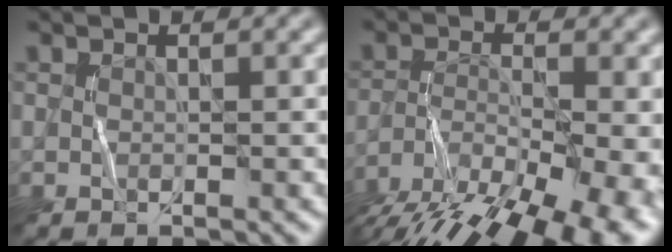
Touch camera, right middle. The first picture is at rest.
{"total": 14.2, "force": [-10.0, 5.8, 8.2], "torque": [-0.134, -0.032, -0.135]}